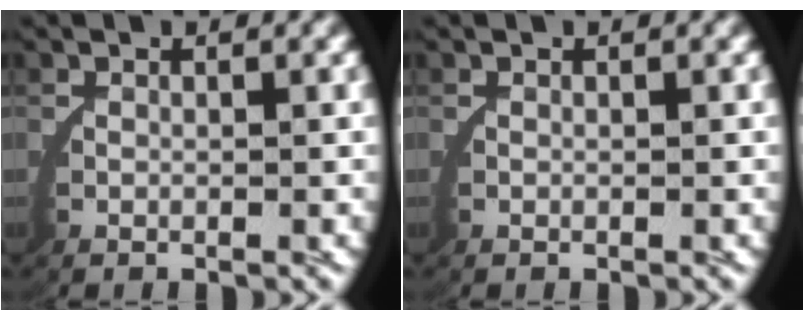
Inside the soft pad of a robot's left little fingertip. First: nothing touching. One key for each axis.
{"total": 0.0}